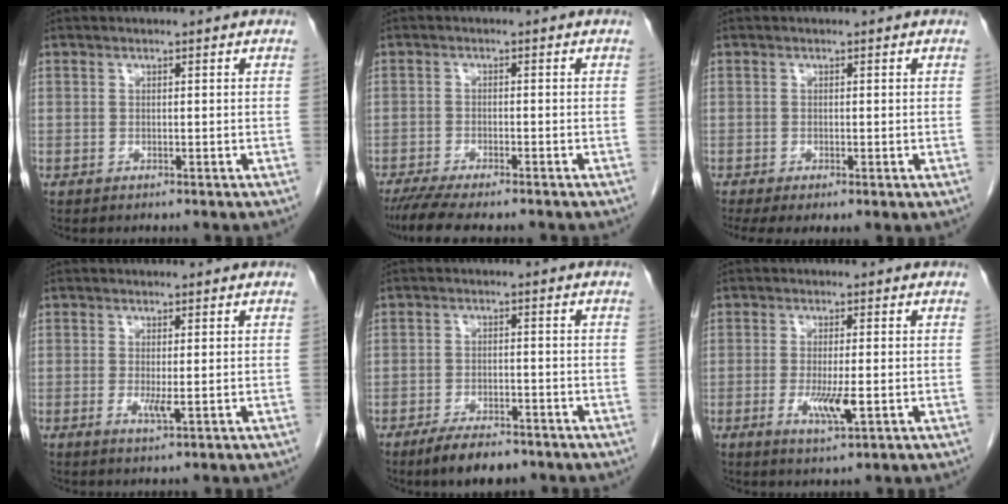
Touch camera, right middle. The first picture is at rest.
{"total": 8.2, "force": [-6.8, 1.2, 4.3], "torque": [-0.065, -0.014, -0.108]}
{"total": 4.3, "force": [-2.4, 1.5, 3.2], "torque": [-0.052, -0.015, -0.040]}
{"total": 2.0, "force": [-0.2, 0.3, 2.0], "torque": [-0.037, -0.006, 0.000]}
{"total": 6.2, "force": [-4.7, 2.1, 3.4], "torque": [-0.059, -0.003, -0.075]}
{"total": 4.7, "force": [-1.2, 0.8, 4.5], "torque": [-0.085, -0.009, -0.017]}